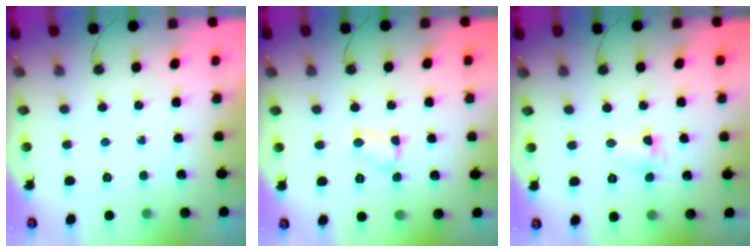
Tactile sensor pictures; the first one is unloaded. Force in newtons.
{"total": 5.2, "press": 5.1, "slide": 0.6}
{"total": 3.0, "press": 2.9, "slide": 0.6}